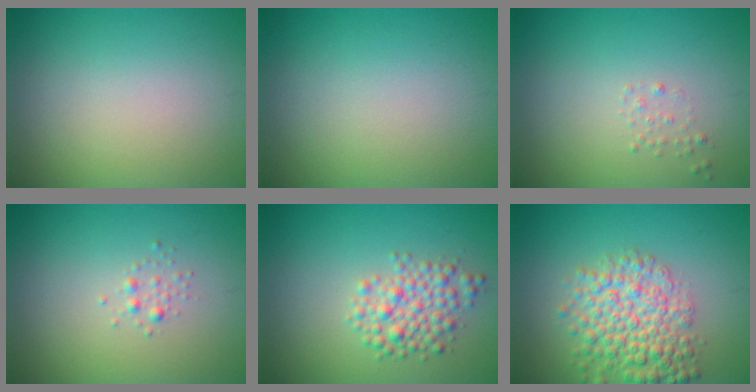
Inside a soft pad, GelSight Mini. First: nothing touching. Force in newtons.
{"total": 0.0}
{"total": 0.6, "press": 0.6, "slide": 0.1}
{"total": 0.8, "press": 0.8, "slide": 0.0}
{"total": 3.3, "press": 3.3, "slide": 0.2}
{"total": 5.9, "press": 5.9, "slide": 0.2}